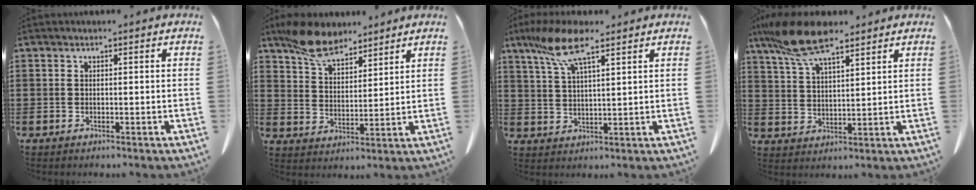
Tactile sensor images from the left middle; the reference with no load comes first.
{"total": 9.2, "force": [7.5, 3.5, 4.0], "torque": [-0.094, -0.013, 0.141]}
{"total": 8.6, "force": [5.7, 1.9, 6.2], "torque": [-0.142, -0.005, 0.101]}
{"total": 10.6, "force": [7.5, 3.0, 7.0], "torque": [-0.158, -0.011, 0.138]}